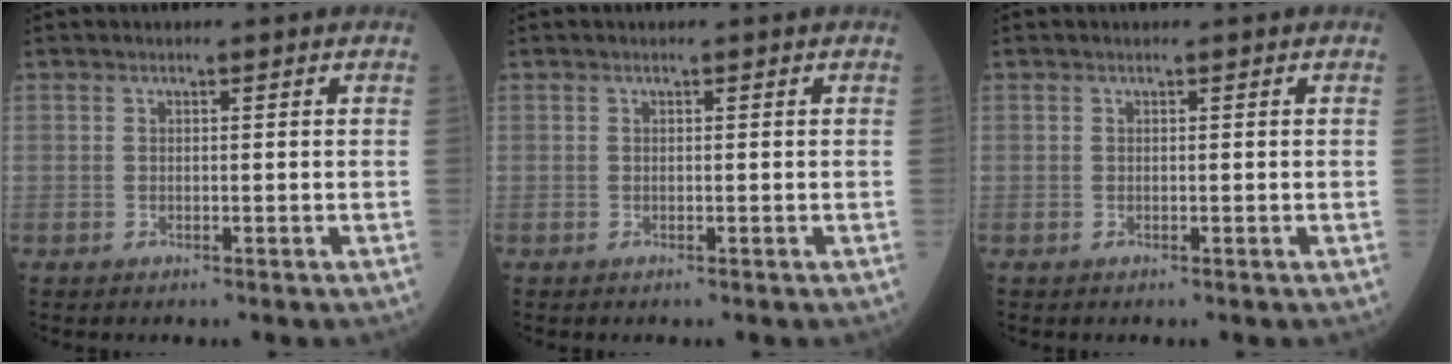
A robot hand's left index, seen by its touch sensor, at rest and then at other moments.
{"total": 0.0}
{"total": 0.0}